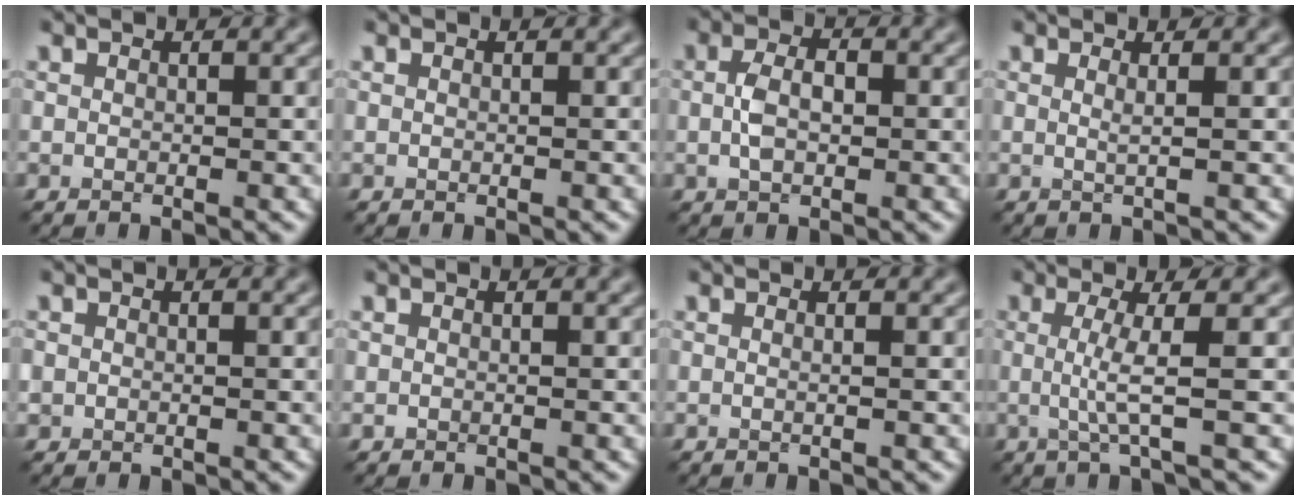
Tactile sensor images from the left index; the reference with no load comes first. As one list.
[{"total": 0.0}, {"total": 2.7, "force": [0.0, 1.5, 2.3], "torque": [-0.048, 0.002, -0.001]}, {"total": 1.2, "force": [0.3, 0.3, 1.1], "torque": [-0.014, -0.002, -0.005]}, {"total": 0.7, "force": [-0.1, 0.6, 0.1], "torque": [0.002, -0.003, -0.003]}, {"total": 0.0}, {"total": 0.9, "force": [0.1, 0.4, 0.8], "torque": [-0.008, -0.002, -0.008]}, {"total": 3.3, "force": [0.0, 0.6, 3.3], "torque": [-0.064, -0.004, -0.005]}]